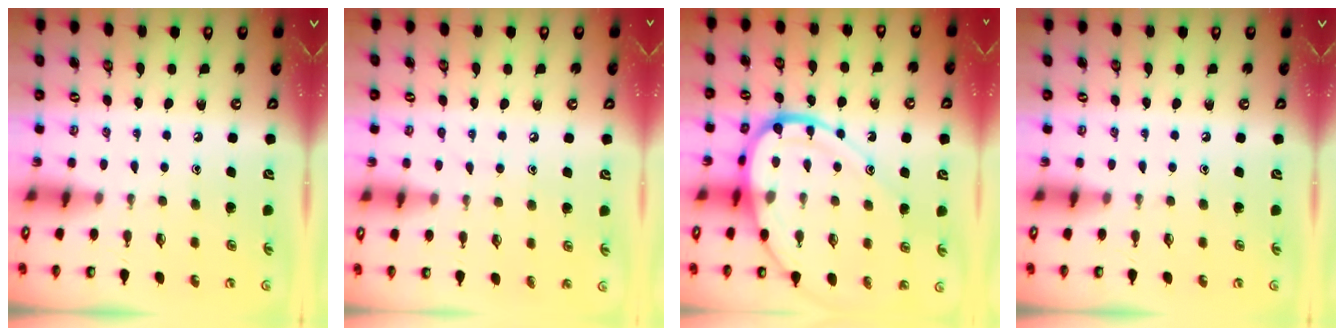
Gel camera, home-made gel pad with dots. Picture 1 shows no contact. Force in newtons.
{"total": 4.6, "press": 4.6, "slide": 0.5}
{"total": 16.2, "press": 16.1, "slide": 1.8}
{"total": 0.0}